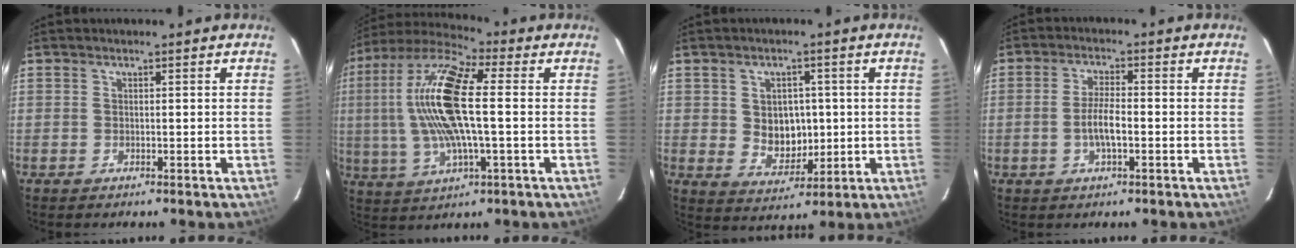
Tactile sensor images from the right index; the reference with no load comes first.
{"total": 18.0, "force": [1.5, 5.4, 17.1], "torque": [-0.336, 0.013, 0.017]}
{"total": 7.3, "force": [0.3, 5.9, 4.3], "torque": [-0.076, 0.002, 0.022]}
{"total": 4.9, "force": [-1.4, 1.3, 4.5], "torque": [-0.091, 0.001, -0.025]}